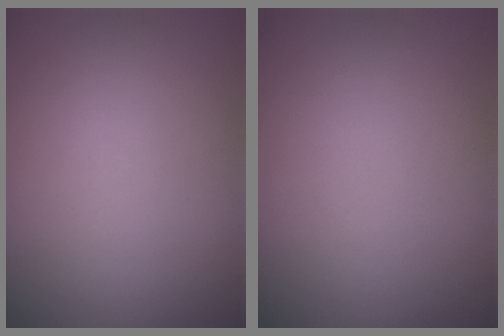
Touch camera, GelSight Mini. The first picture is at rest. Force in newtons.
{"total": 0.0}